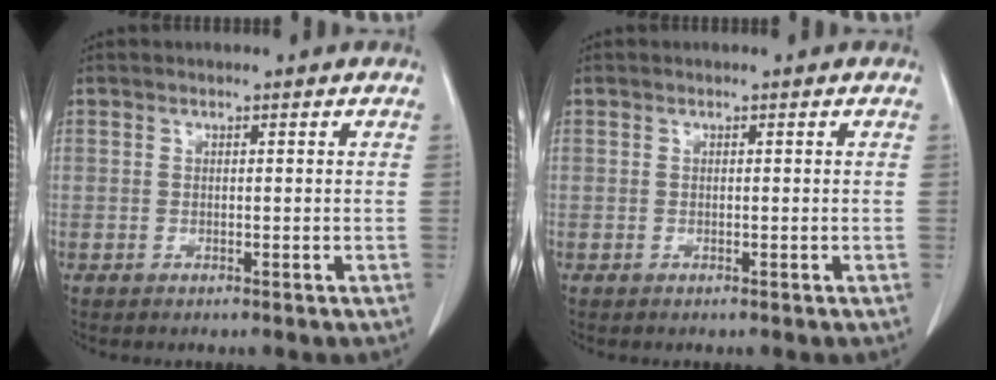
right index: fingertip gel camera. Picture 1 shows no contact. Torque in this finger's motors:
{"motor_torque": [-0.05, 0.05, 0.00, 0.00]}